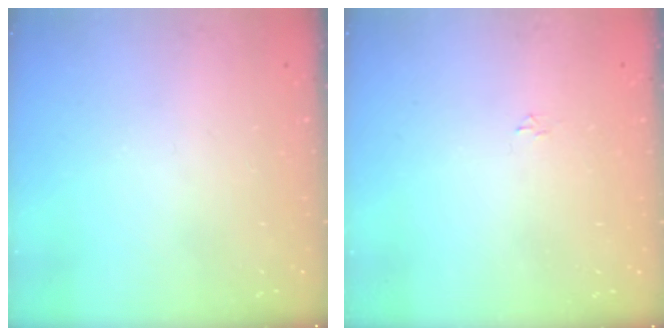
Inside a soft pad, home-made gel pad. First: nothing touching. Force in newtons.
{"total": 1.8, "press": 1.8, "slide": 0.2}